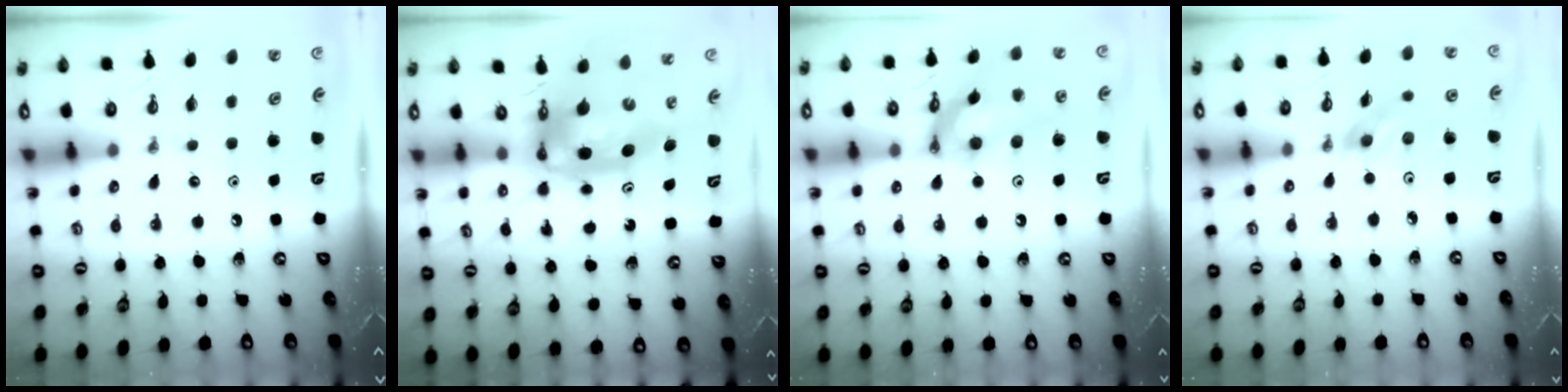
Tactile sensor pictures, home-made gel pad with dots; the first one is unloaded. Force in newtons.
{"total": 8.0, "press": 8.0, "slide": 0.7}
{"total": 15.6, "press": 15.5, "slide": 1.8}
{"total": 5.9, "press": 5.5, "slide": 2.1}